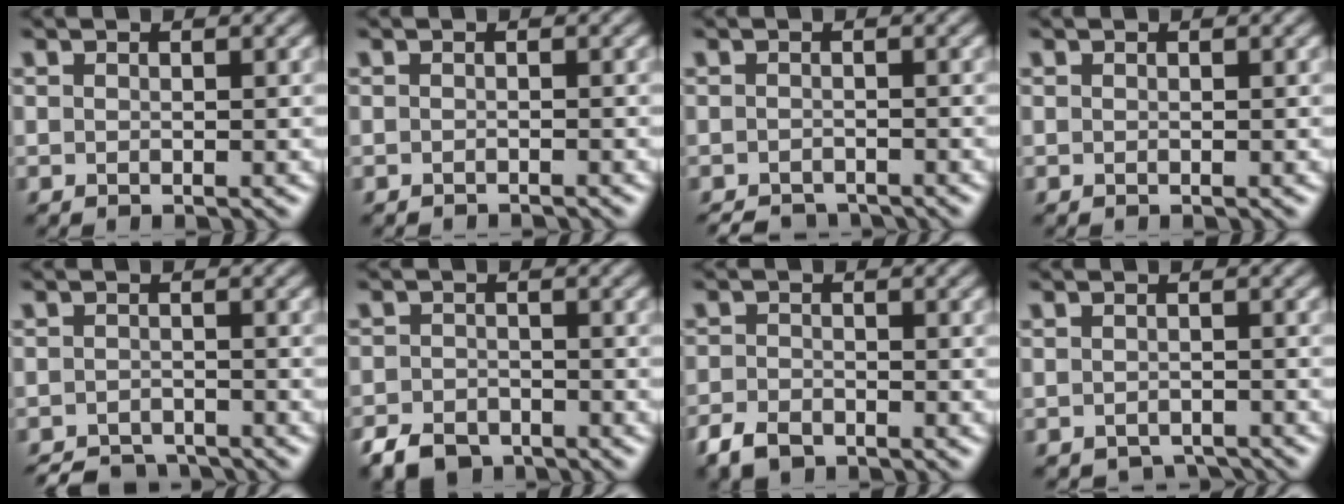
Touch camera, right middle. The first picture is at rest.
{"total": 1.1, "force": [-1.1, 0.1, 0.1], "torque": [0.001, -0.006, -0.019]}
{"total": 2.4, "force": [-2.2, 0.6, 0.4], "torque": [-0.001, -0.005, -0.038]}
{"total": 0.0}
{"total": 3.2, "force": [-3.1, 0.8, 0.6], "torque": [-0.003, -0.003, -0.054]}
{"total": 3.6, "force": [-2.7, 2.0, 1.3], "torque": [-0.022, -0.003, -0.055]}
{"total": 2.8, "force": [-2.1, 1.5, 1.2], "torque": [-0.021, -0.004, -0.049]}
{"total": 2.1, "force": [-1.9, 0.8, 0.3], "torque": [0.001, -0.008, -0.029]}